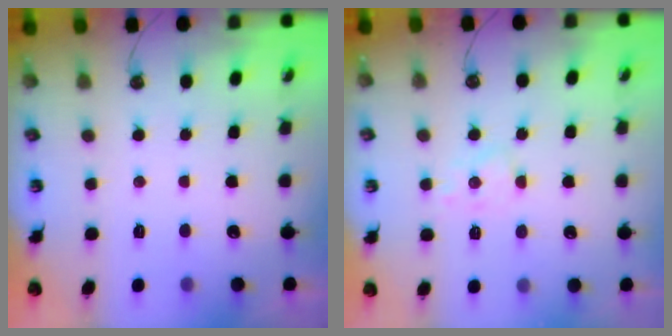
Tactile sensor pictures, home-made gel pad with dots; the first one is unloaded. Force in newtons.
{"total": 4.8, "press": 4.7, "slide": 1.2}